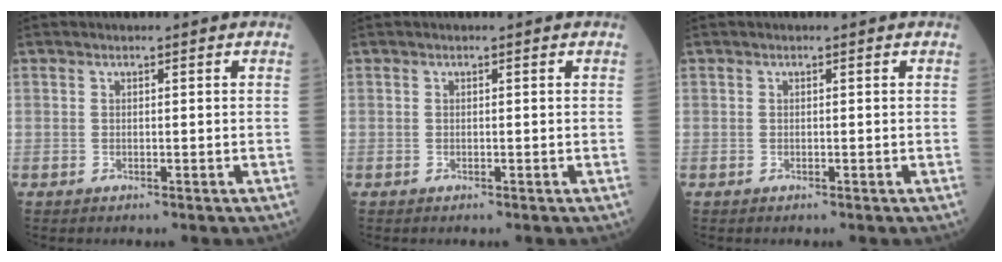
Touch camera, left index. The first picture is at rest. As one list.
[{"total": 0.0}, {"total": 0.0}]